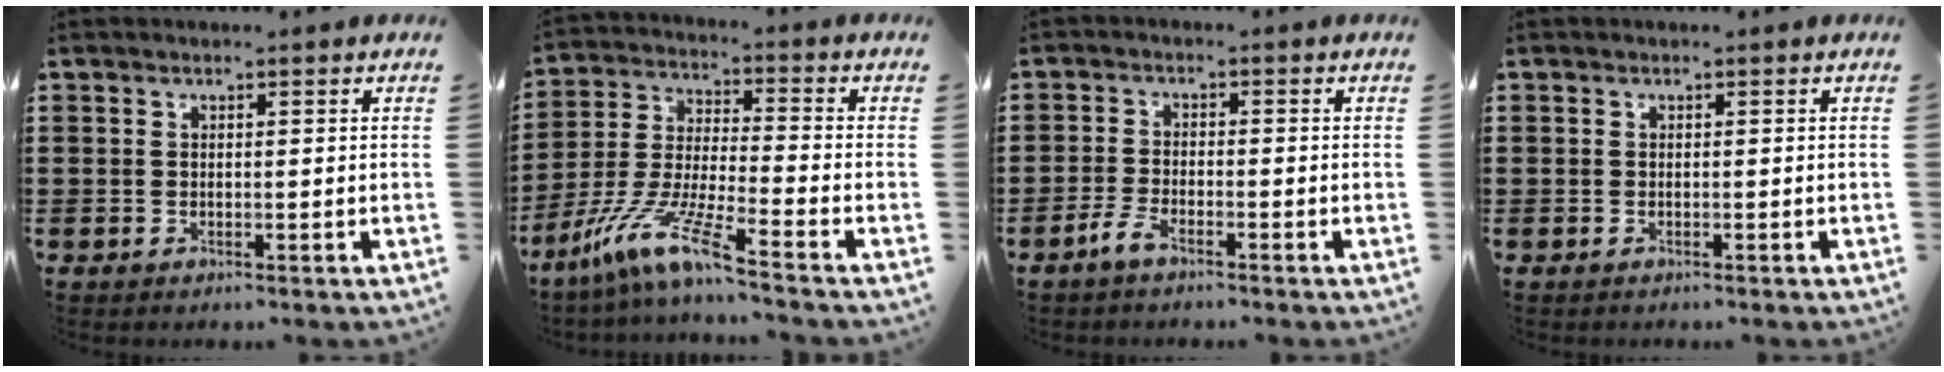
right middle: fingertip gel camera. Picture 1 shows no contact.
{"total": 10.2, "force": [-7.6, 0.2, 6.7], "torque": [-0.158, -0.015, -0.159]}
{"total": 3.1, "force": [-2.2, 0.7, 2.0], "torque": [-0.055, -0.003, -0.048]}
{"total": 0.5, "force": [-0.2, 0.5, -0.1], "torque": [0.001, 0.005, -0.007]}